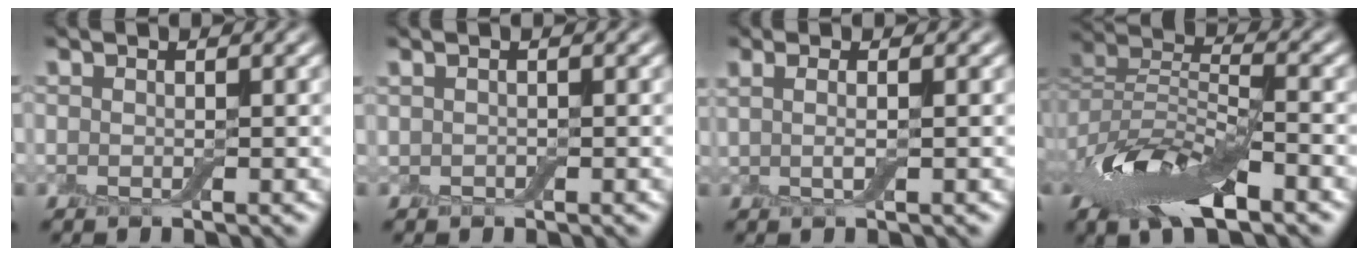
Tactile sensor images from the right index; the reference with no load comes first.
{"total": 0.0}
{"total": 1.7, "force": [0.1, 0.6, 1.6], "torque": [-0.023, -0.005, -0.008]}
{"total": 9.6, "force": [-5.5, 4.0, 6.7], "torque": [-0.131, 0.003, -0.110]}